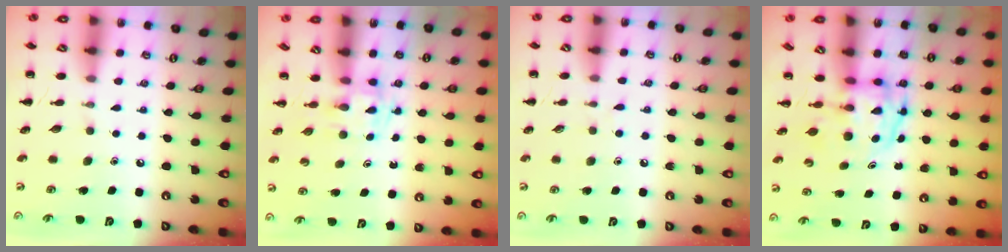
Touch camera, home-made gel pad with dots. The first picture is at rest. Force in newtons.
{"total": 2.5, "press": 2.1, "slide": 1.2}
{"total": 2.5, "press": 2.1, "slide": 1.3}
{"total": 3.9, "press": 3.8, "slide": 0.6}